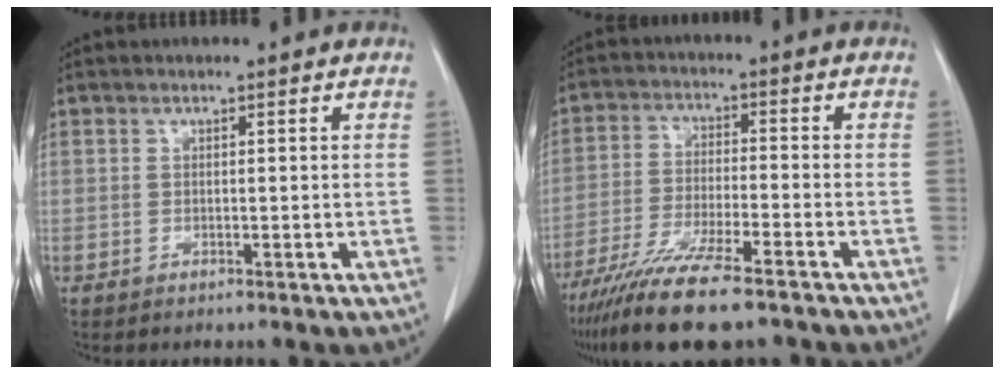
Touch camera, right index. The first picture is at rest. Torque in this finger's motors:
{"motor_torque": [1.52, -0.62, 0.84, 0.21]}